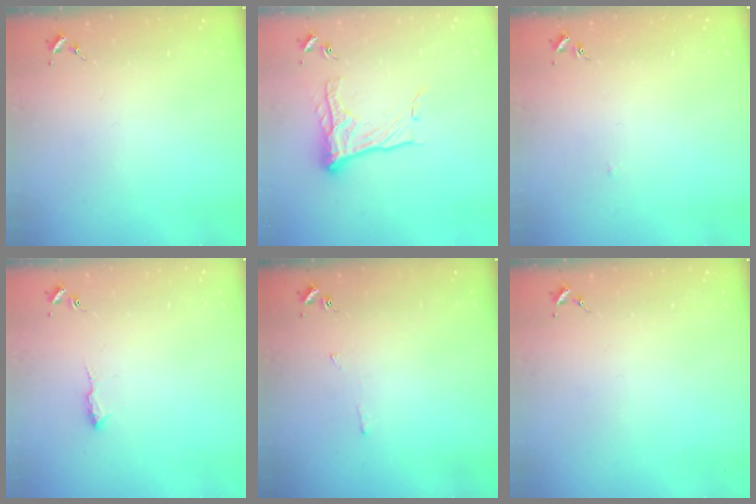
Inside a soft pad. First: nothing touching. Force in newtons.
{"total": 14.6, "press": 14.5, "slide": 1.0}
{"total": 1.4, "press": 1.3, "slide": 0.3}
{"total": 7.7, "press": 7.7, "slide": 0.7}
{"total": 2.5, "press": 2.5, "slide": 0.3}
{"total": 0.0}